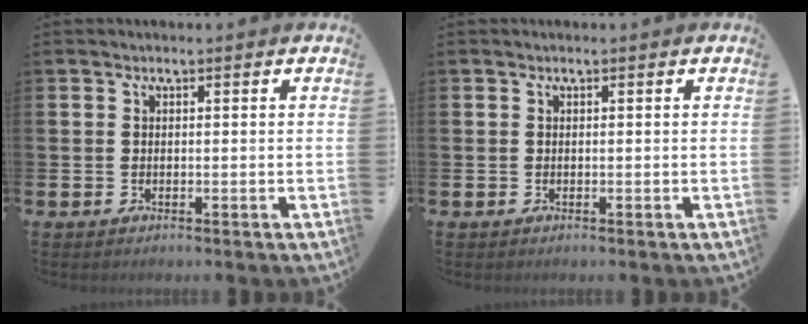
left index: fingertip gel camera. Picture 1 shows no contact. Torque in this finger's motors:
{"motor_torque": [0.00, 0.00, 0.00, 0.00]}